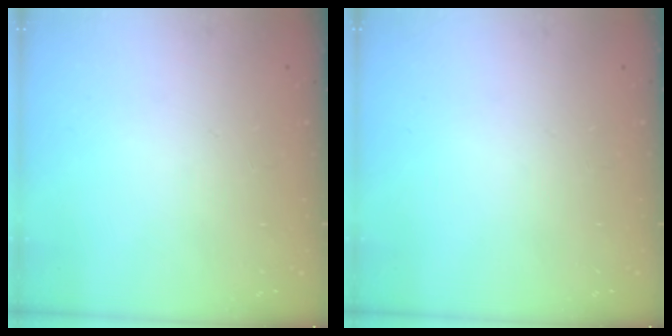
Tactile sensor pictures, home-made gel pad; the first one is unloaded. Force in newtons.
{"total": 0.0}